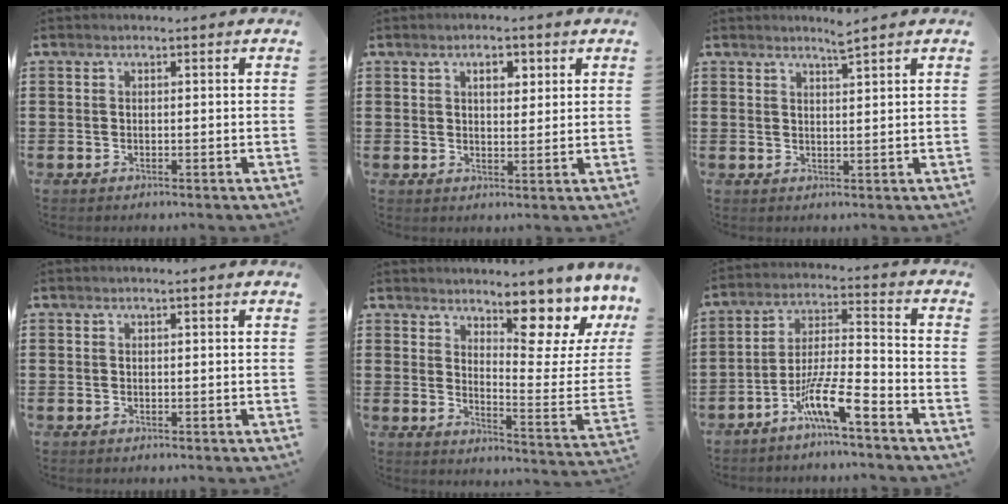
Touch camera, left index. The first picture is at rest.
{"total": 3.7, "force": [1.7, 1.8, 2.7], "torque": [-0.035, 0.001, 0.022]}
{"total": 2.5, "force": [2.2, -0.4, 1.1], "torque": [-0.024, -0.005, 0.040]}
{"total": 0.0}
{"total": 10.2, "force": [7.9, 2.4, 6.0], "torque": [-0.081, -0.076, 0.126]}
{"total": 9.4, "force": [-6.8, 1.0, 6.4], "torque": [-0.135, -0.005, -0.131]}